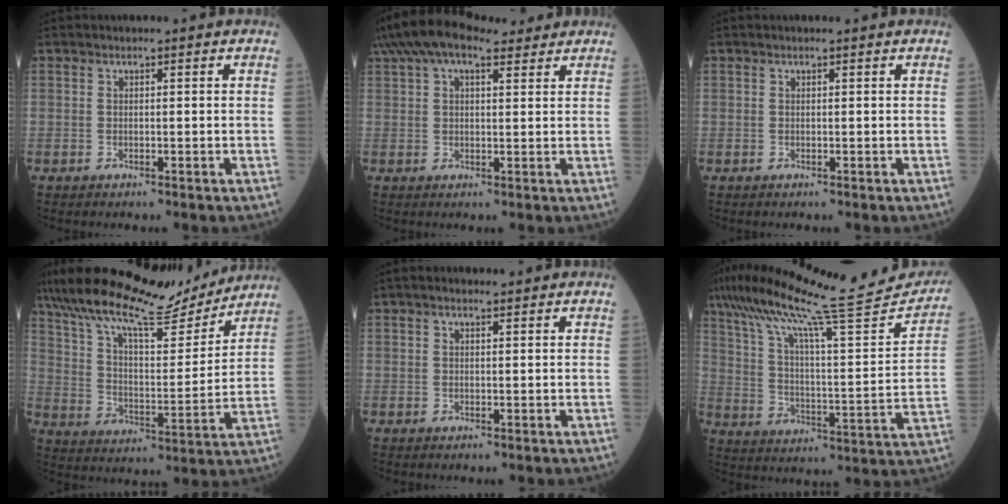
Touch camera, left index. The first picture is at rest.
{"total": 11.8, "force": [8.7, 4.3, 6.8], "torque": [-0.132, 0.065, 0.149]}
{"total": 0.5, "force": [0.5, -0.1, 0.3], "torque": [-0.006, 0.002, 0.010]}
{"total": 20.6, "force": [17.8, 3.7, 9.7], "torque": [-0.180, 0.016, 0.285]}
{"total": 1.8, "force": [1.3, 0.4, 1.2], "torque": [-0.026, 0.013, 0.020]}
{"total": 26.8, "force": [23.5, 1.0, 12.8], "torque": [-0.218, -0.024, 0.339]}